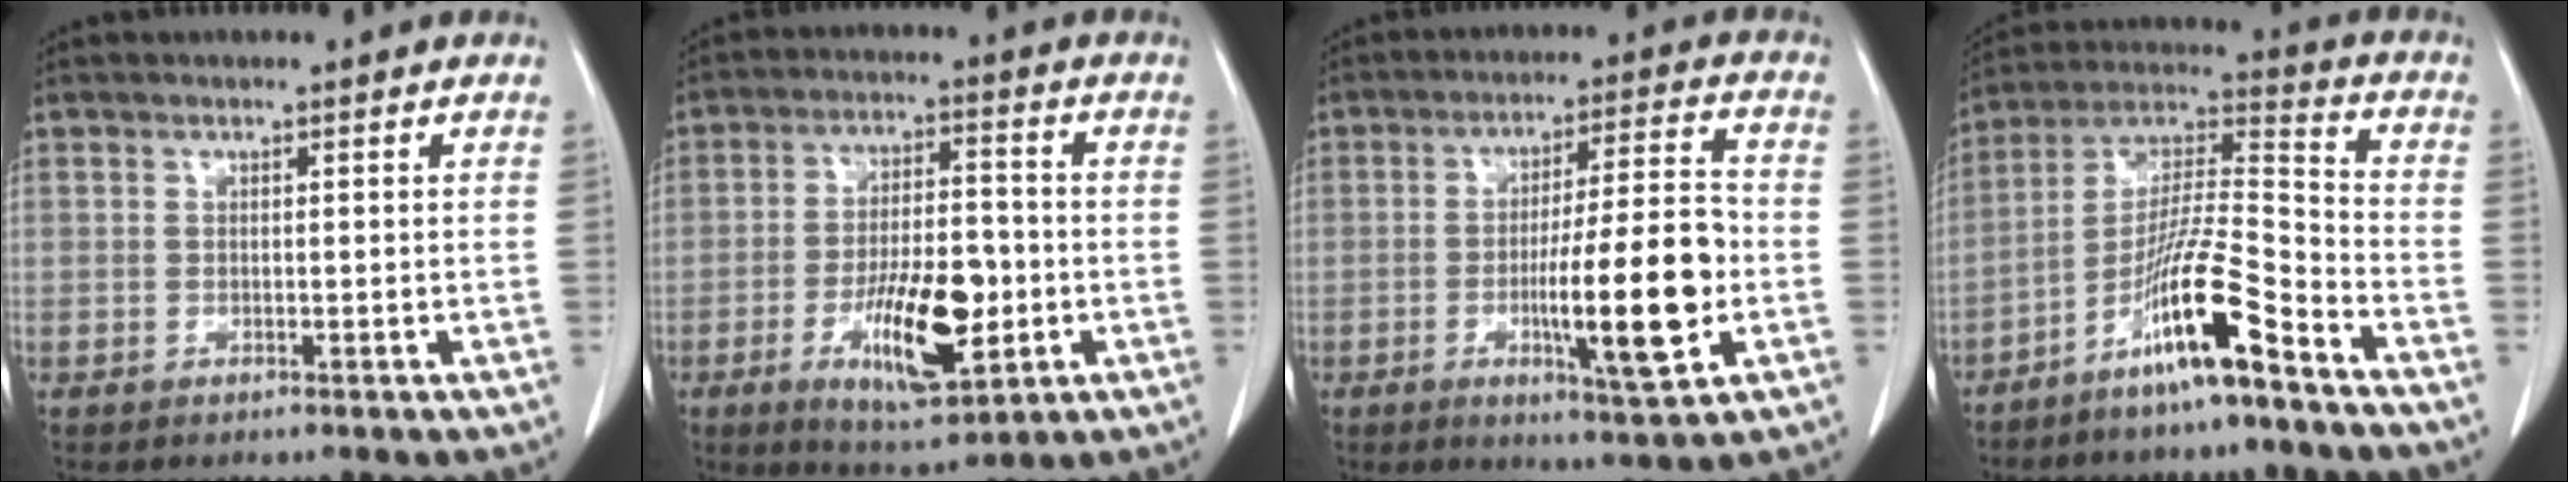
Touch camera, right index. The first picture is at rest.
{"total": 13.1, "force": [-3.9, 4.2, 11.8], "torque": [-0.204, -0.004, -0.058]}
{"total": 14.2, "force": [-3.4, 1.1, 13.8], "torque": [-0.220, -0.004, -0.053]}
{"total": 13.6, "force": [-8.5, 0.3, 10.6], "torque": [-0.204, -0.005, -0.163]}